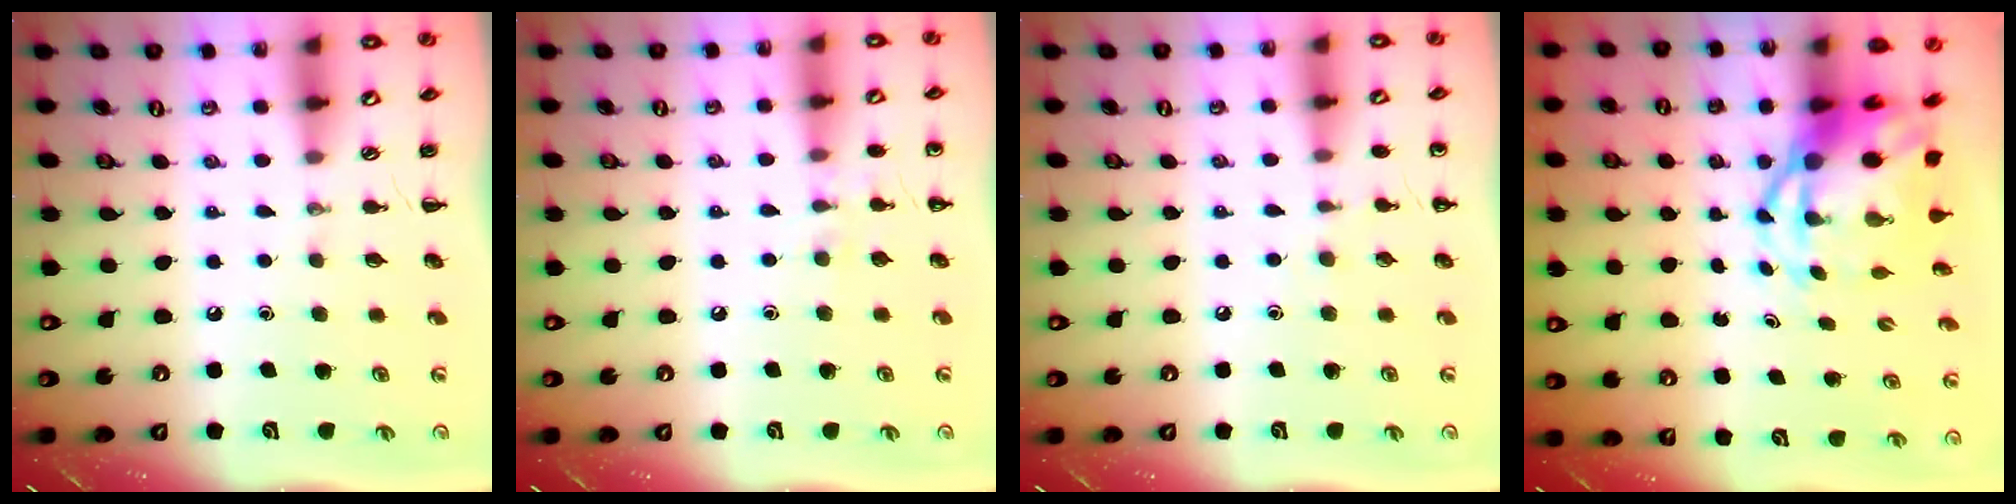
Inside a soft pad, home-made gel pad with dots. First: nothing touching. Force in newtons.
{"total": 5.8, "press": 5.5, "slide": 1.7}
{"total": 4.7, "press": 4.4, "slide": 1.6}
{"total": 8.3, "press": 8.0, "slide": 2.2}